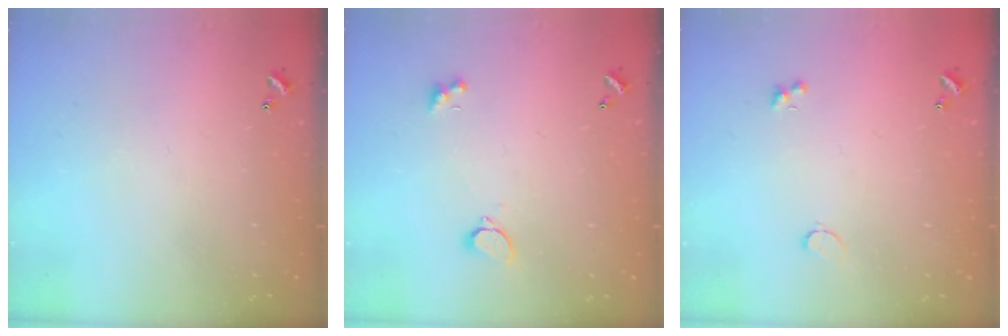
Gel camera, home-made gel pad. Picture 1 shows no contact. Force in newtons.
{"total": 1.5, "press": 1.4, "slide": 0.5}
{"total": 1.3, "press": 1.2, "slide": 0.6}